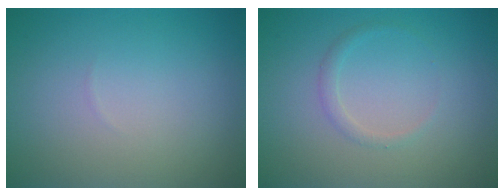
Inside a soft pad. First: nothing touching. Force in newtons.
{"total": 1.0, "press": 1.0, "slide": 0.0}